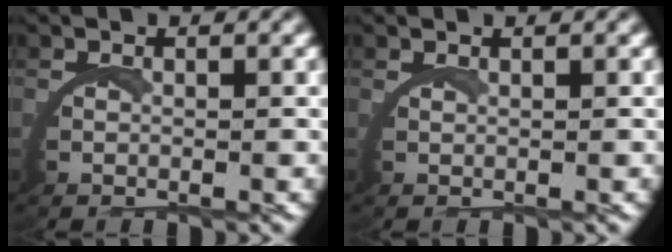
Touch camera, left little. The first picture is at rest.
{"total": 1.1, "force": [0.8, -0.7, -0.1], "torque": [0.001, 0.004, 0.015]}